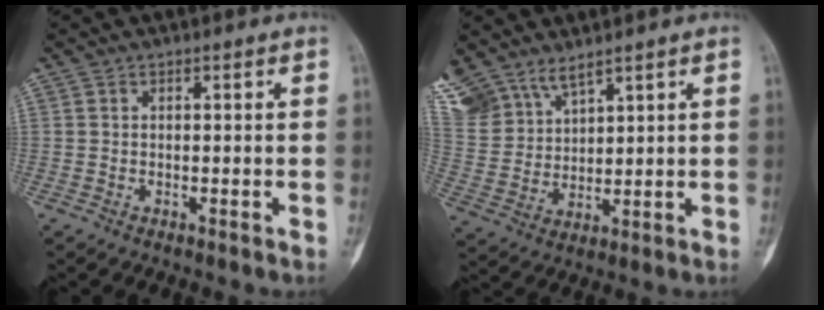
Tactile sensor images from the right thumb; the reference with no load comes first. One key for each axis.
{"total": 12.3, "fx": 9.3, "fy": 6.1, "fz": 5.2, "tx": -0.106, "ty": -0.021, "tz": 0.201}